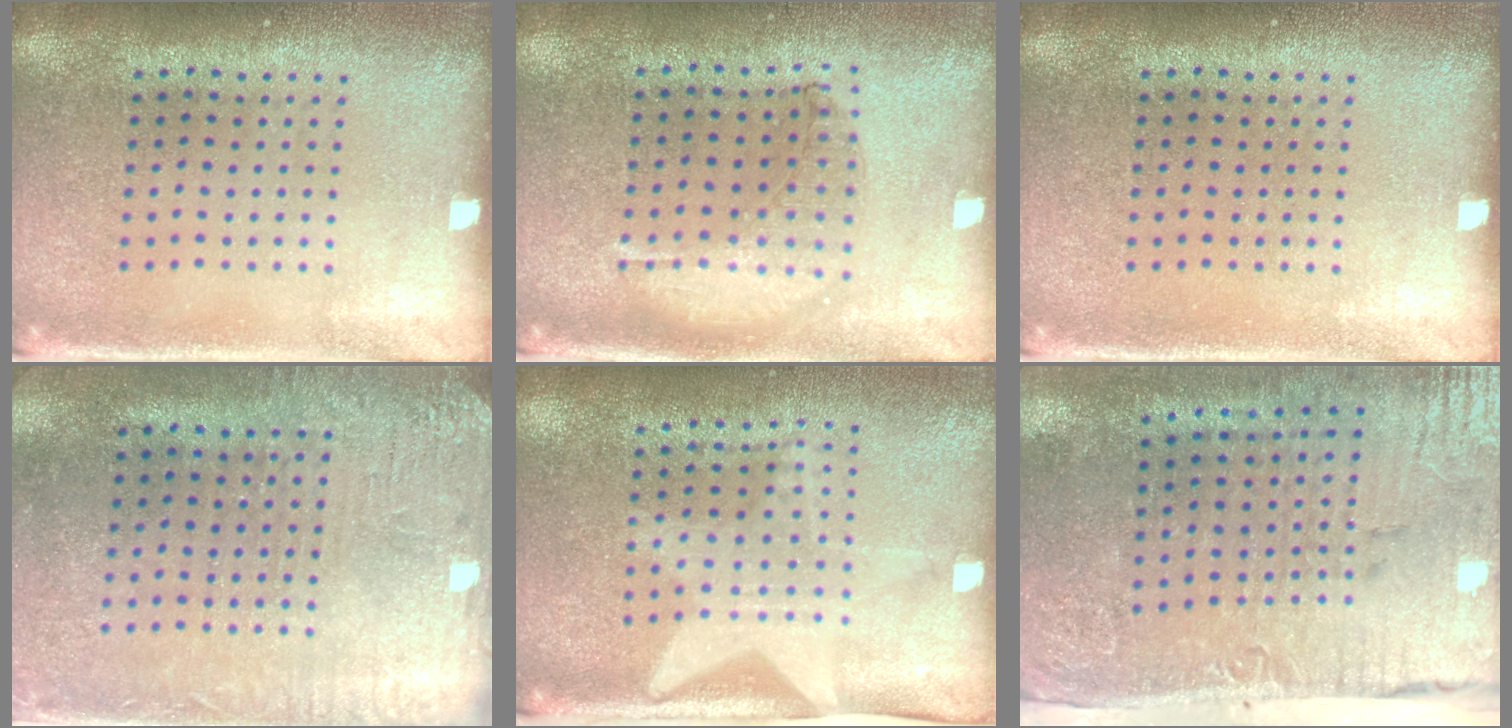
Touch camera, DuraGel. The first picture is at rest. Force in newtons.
{"total": 1.0, "press": 0.9, "slide": 0.3}
{"total": 0.0}
{"total": 3.2, "press": 2.7, "slide": 1.8}
{"total": 1.5, "press": 1.4, "slide": 0.5}
{"total": 5.0, "press": 4.1, "slide": 2.8}